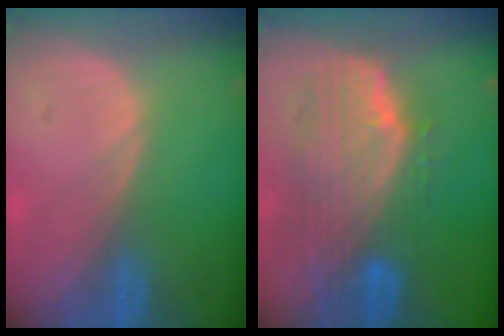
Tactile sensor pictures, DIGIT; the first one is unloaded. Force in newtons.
{"total": 10.0, "press": 8.9, "slide": 4.6}